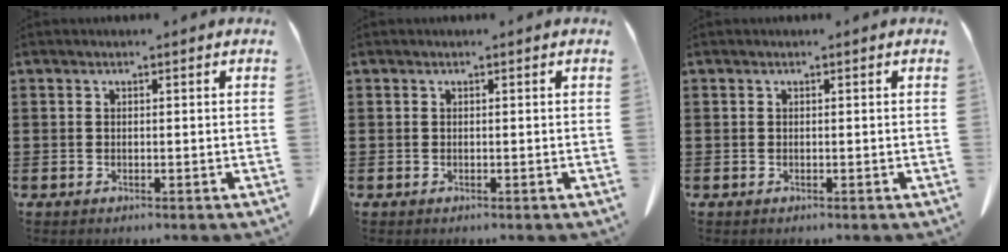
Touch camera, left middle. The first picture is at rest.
{"total": 0.0}
{"total": 0.0}